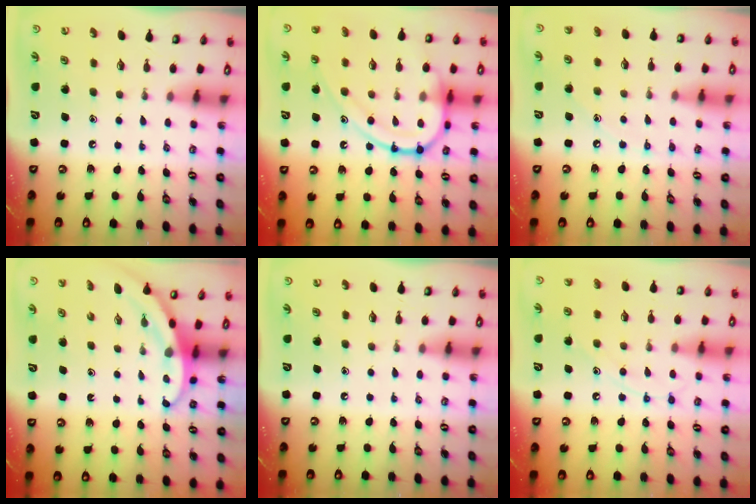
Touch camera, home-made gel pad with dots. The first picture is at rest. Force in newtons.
{"total": 18.0, "press": 17.9, "slide": 1.7}
{"total": 5.4, "press": 5.4, "slide": 0.6}
{"total": 3.2, "press": 3.2, "slide": 0.1}
{"total": 0.0}
{"total": 9.9, "press": 9.9, "slide": 0.8}